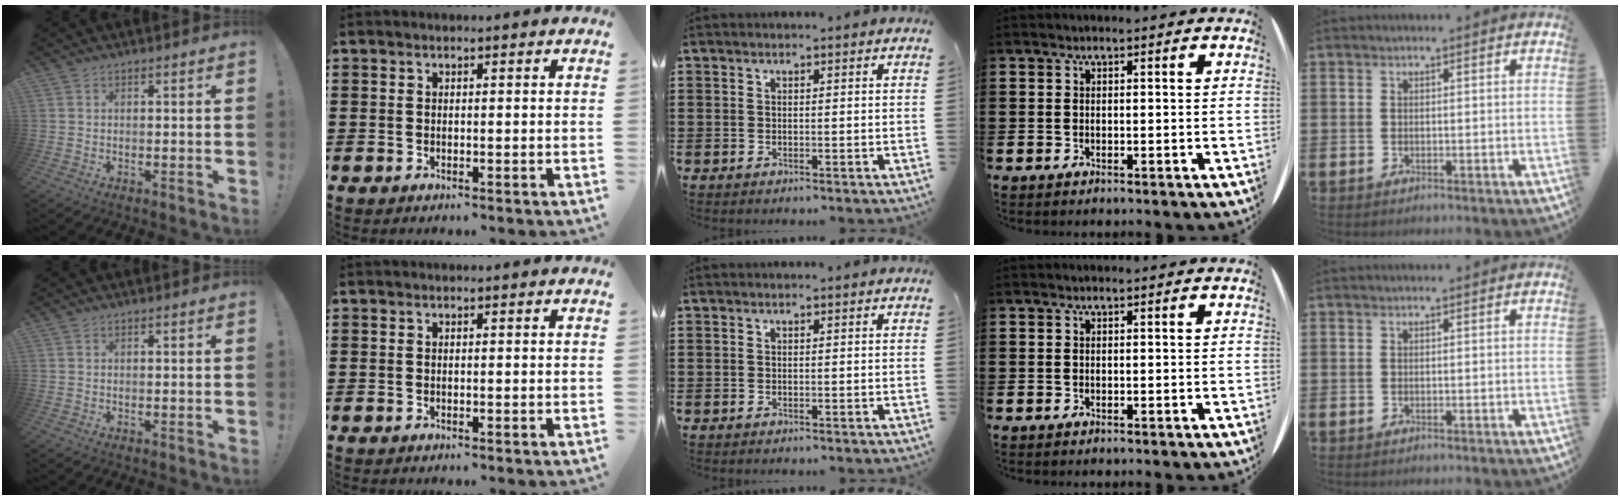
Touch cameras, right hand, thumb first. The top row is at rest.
{}